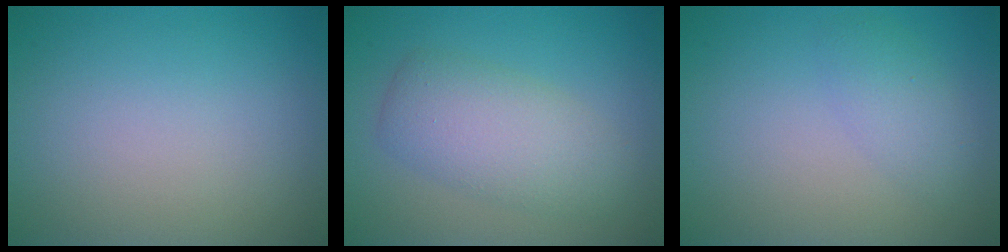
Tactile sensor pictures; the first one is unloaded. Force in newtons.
{"total": 4.8, "press": 4.8, "slide": 0.0}
{"total": 2.0, "press": 2.0, "slide": 0.2}